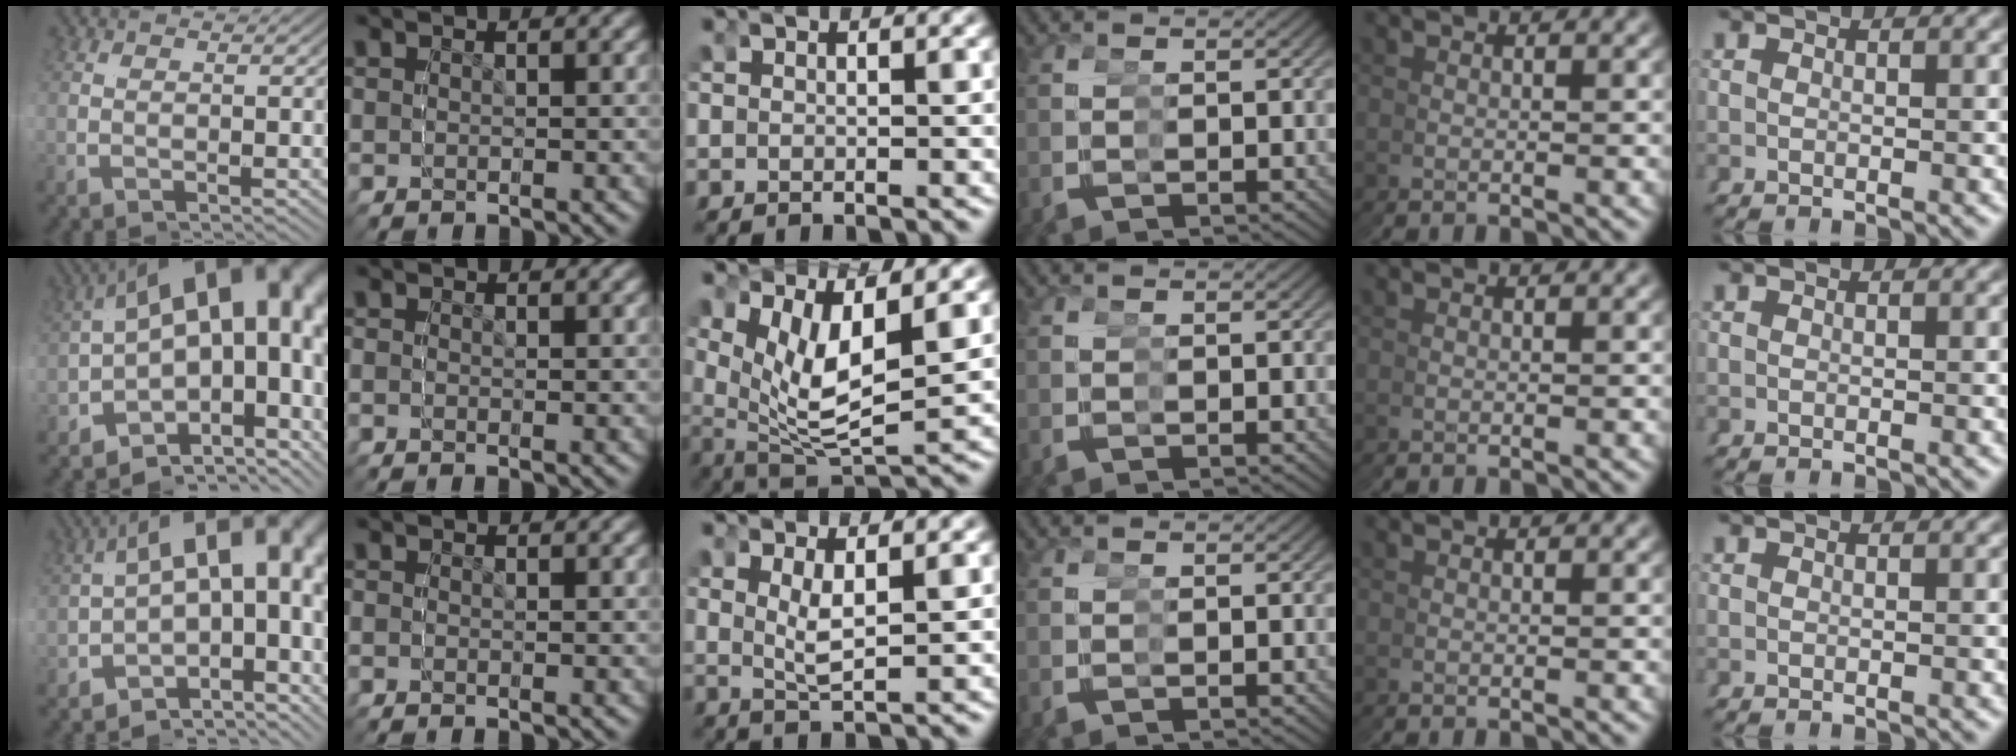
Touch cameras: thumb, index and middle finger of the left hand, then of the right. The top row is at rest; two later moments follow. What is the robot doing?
{"motion": "grasp_and_lifting", "object": "legos"}